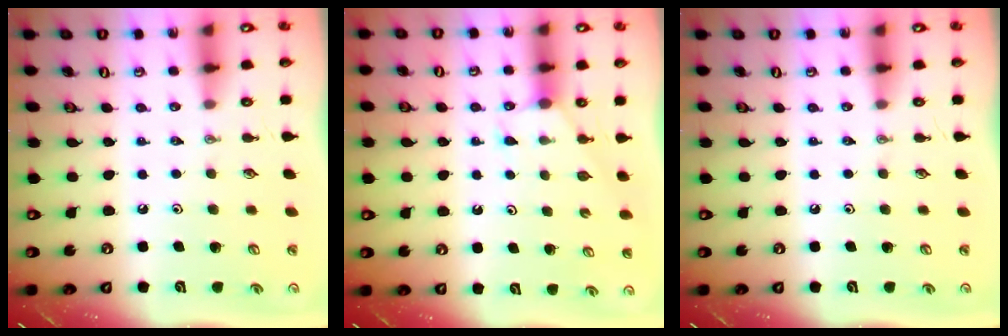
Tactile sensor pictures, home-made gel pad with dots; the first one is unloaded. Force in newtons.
{"total": 2.9, "press": 2.9, "slide": 0.3}
{"total": 0.0}